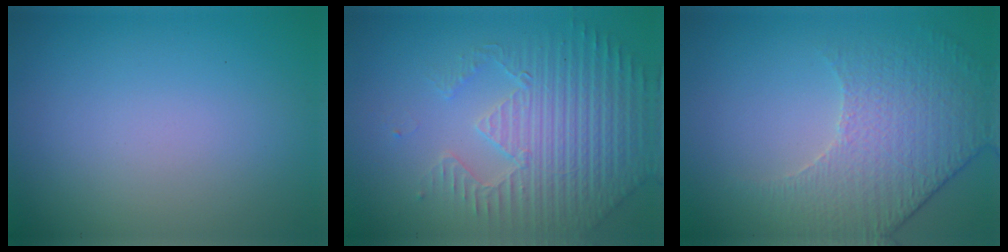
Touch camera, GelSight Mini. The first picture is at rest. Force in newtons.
{"total": 4.9, "press": 4.5, "slide": 1.9}
{"total": 4.3, "press": 3.8, "slide": 2.1}